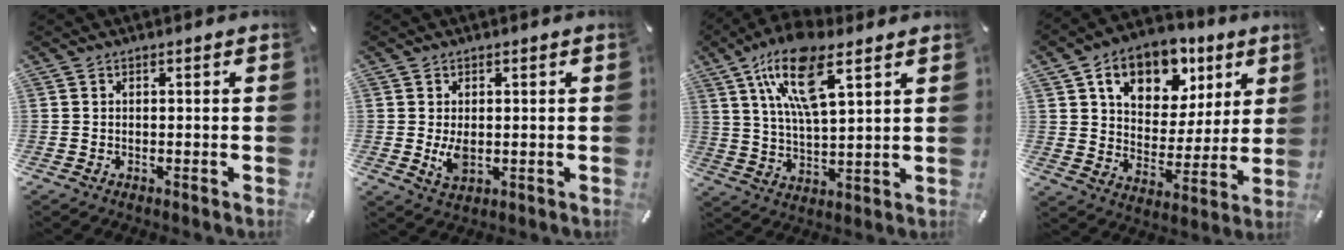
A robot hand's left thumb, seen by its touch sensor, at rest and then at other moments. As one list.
[{"total": 4.1, "force": [0.0, 2.5, 3.3], "torque": [-0.074, -0.006, -0.004]}, {"total": 15.6, "force": [9.2, 5.3, 11.4], "torque": [-0.241, -0.020, 0.159]}, {"total": 14.4, "force": [8.5, 9.6, 6.6], "torque": [-0.110, -0.039, 0.152]}]